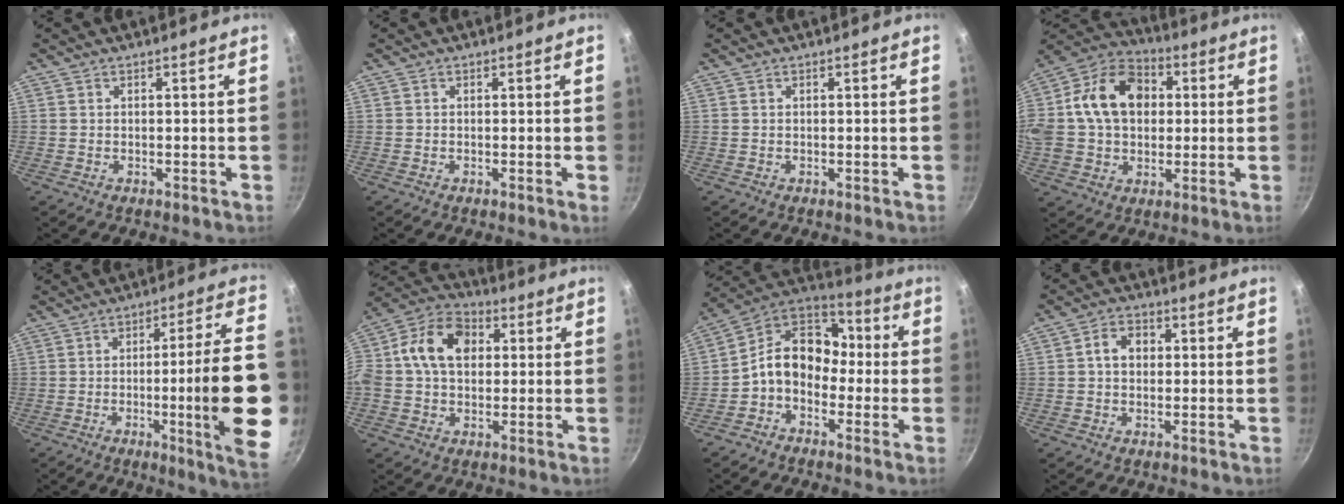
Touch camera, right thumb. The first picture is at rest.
{"total": 0.5, "force": [-0.1, -0.1, 0.5], "torque": [-0.008, -0.002, -0.005]}
{"total": 0.0}
{"total": 20.7, "force": [2.7, 15.4, 13.5], "torque": [-0.231, 0.039, 0.032]}
{"total": 20.7, "force": [-4.1, 1.8, 20.2], "torque": [-0.273, 0.015, -0.052]}
{"total": 14.2, "force": [2.0, 10.4, 9.4], "torque": [-0.144, 0.027, 0.010]}
{"total": 12.7, "force": [-2.1, 9.7, 7.9], "torque": [-0.093, 0.052, -0.068]}
{"total": 4.9, "force": [0.5, 3.9, 3.0], "torque": [-0.028, 0.013, 0.002]}